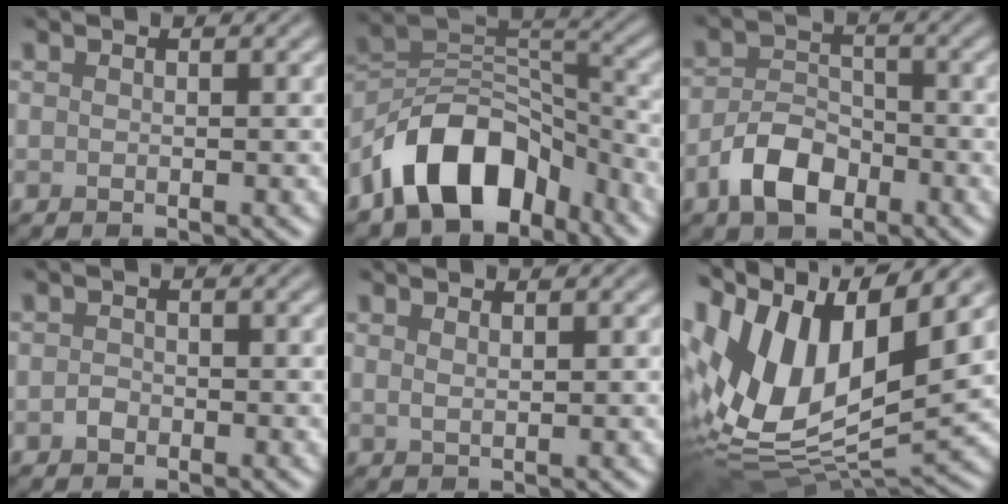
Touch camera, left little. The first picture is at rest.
{"total": 10.2, "force": [-6.4, 5.9, 5.3], "torque": [-0.073, 0.008, -0.123]}
{"total": 4.6, "force": [-2.6, 2.7, 2.8], "torque": [-0.047, 0.004, -0.053]}
{"total": 0.9, "force": [-0.5, 0.7, 0.3], "torque": [-0.006, -0.001, -0.011]}
{"total": 0.9, "force": [0.7, 0.2, 0.5], "torque": [-0.010, -0.002, 0.014]}
{"total": 15.6, "force": [3.9, 8.5, 12.5], "torque": [-0.269, 0.017, 0.067]}